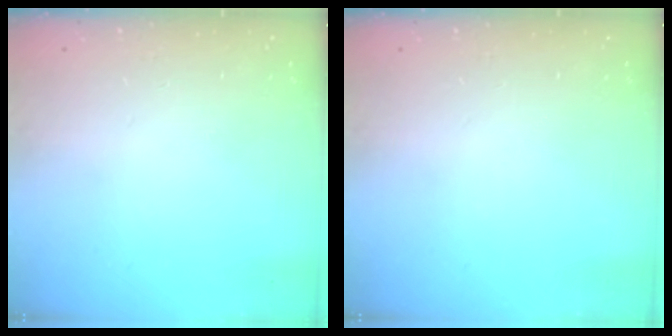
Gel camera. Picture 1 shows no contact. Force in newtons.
{"total": 0.0}